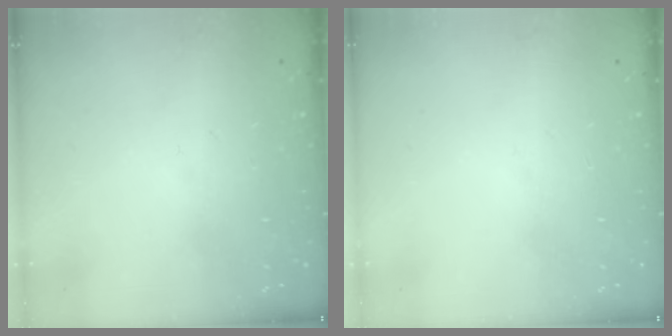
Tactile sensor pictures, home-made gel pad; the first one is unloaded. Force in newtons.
{"total": 0.0}